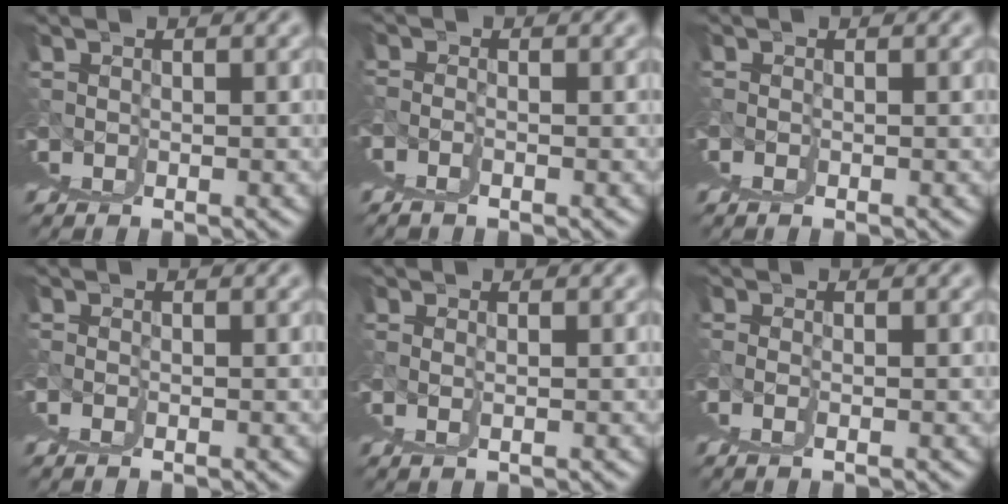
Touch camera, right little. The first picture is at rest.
{"total": 0.9, "force": [0.5, -0.4, 0.6], "torque": [-0.007, 0.010, 0.009]}
{"total": 0.0}
{"total": 0.0}
{"total": 0.0}
{"total": 0.8, "force": [0.3, 0.5, 0.6], "torque": [-0.010, 0.010, 0.003]}